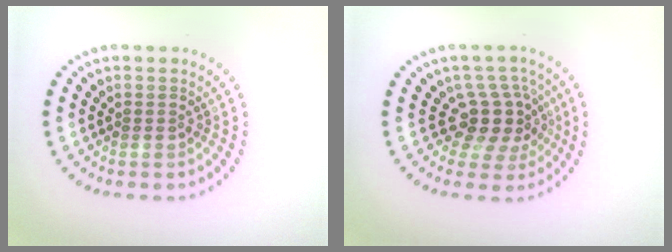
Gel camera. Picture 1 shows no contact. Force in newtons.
{"total": 3.6, "press": 2.8, "slide": 2.4}